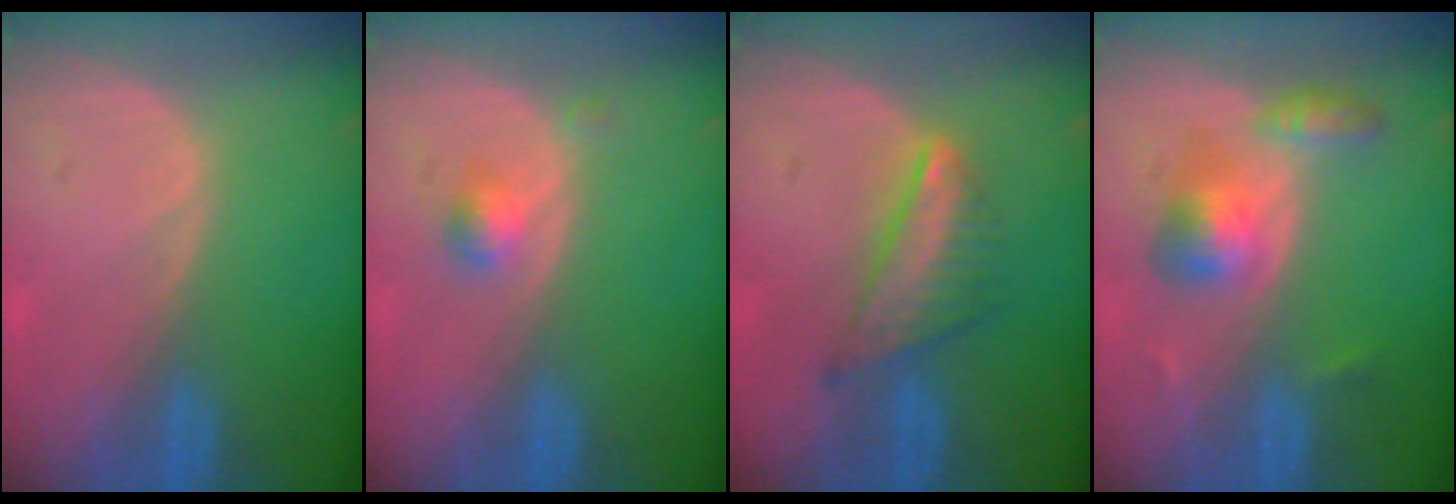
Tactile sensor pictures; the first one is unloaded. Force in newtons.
{"total": 2.2, "press": 2.0, "slide": 1.0}
{"total": 6.9, "press": 6.0, "slide": 3.3}
{"total": 5.6, "press": 5.4, "slide": 1.5}